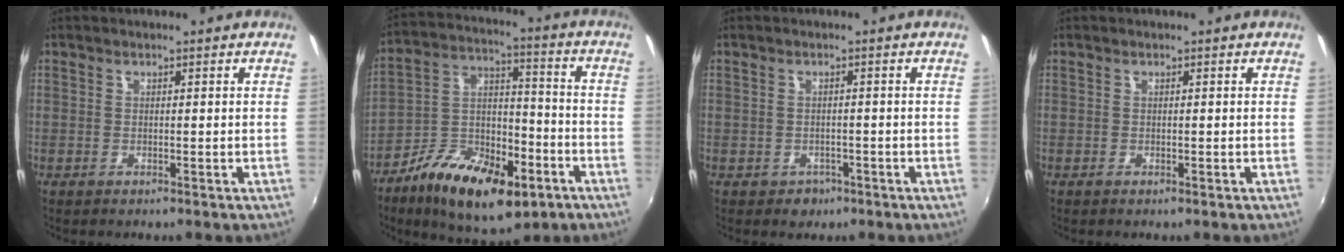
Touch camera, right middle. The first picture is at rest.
{"total": 19.8, "force": [-10.6, 9.3, 13.9], "torque": [-0.256, -0.007, -0.166]}
{"total": 2.7, "force": [-1.3, 2.3, 0.6], "torque": [-0.018, -0.001, -0.014]}
{"total": 0.0}